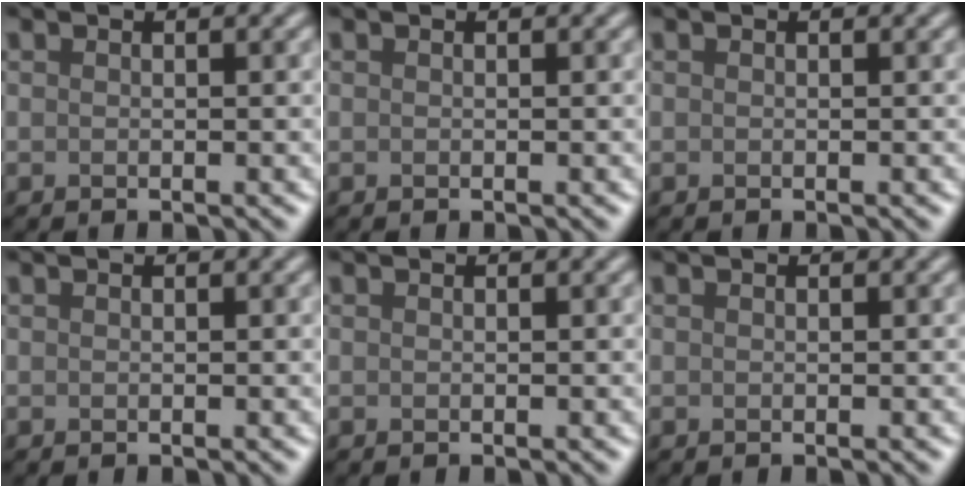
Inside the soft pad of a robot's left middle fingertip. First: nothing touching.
{"total": 0.0}
{"total": 0.0}
{"total": 0.0}
{"total": 0.0}
{"total": 0.0}